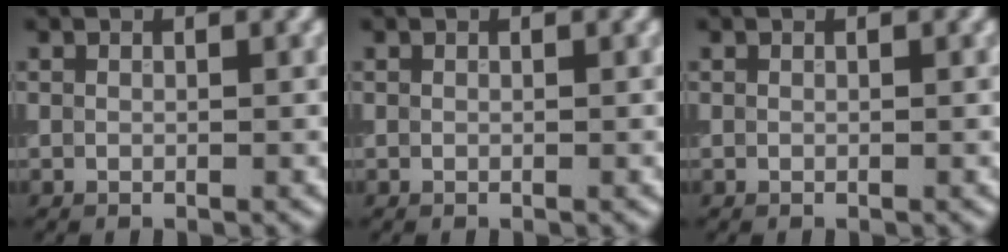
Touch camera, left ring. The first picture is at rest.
{"total": 0.0}
{"total": 0.0}